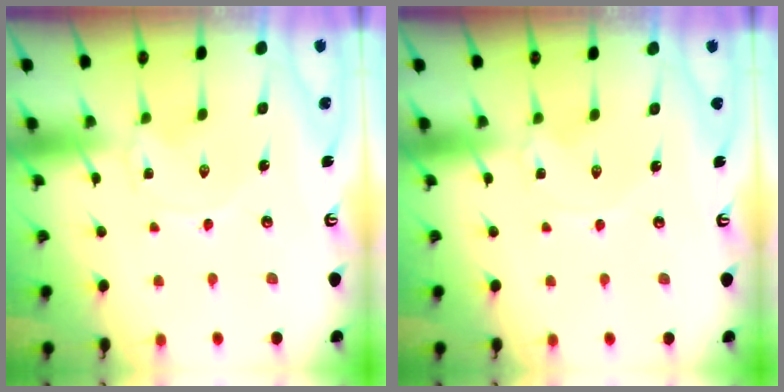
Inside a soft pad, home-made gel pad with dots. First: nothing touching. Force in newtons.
{"total": 1.1, "press": 1.0, "slide": 0.2}